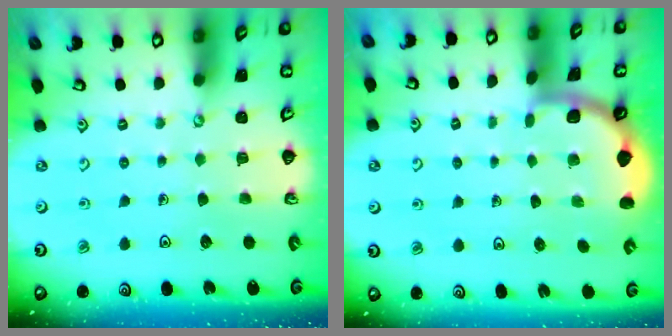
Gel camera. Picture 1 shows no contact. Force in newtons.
{"total": 1.6, "press": 1.6, "slide": 0.2}